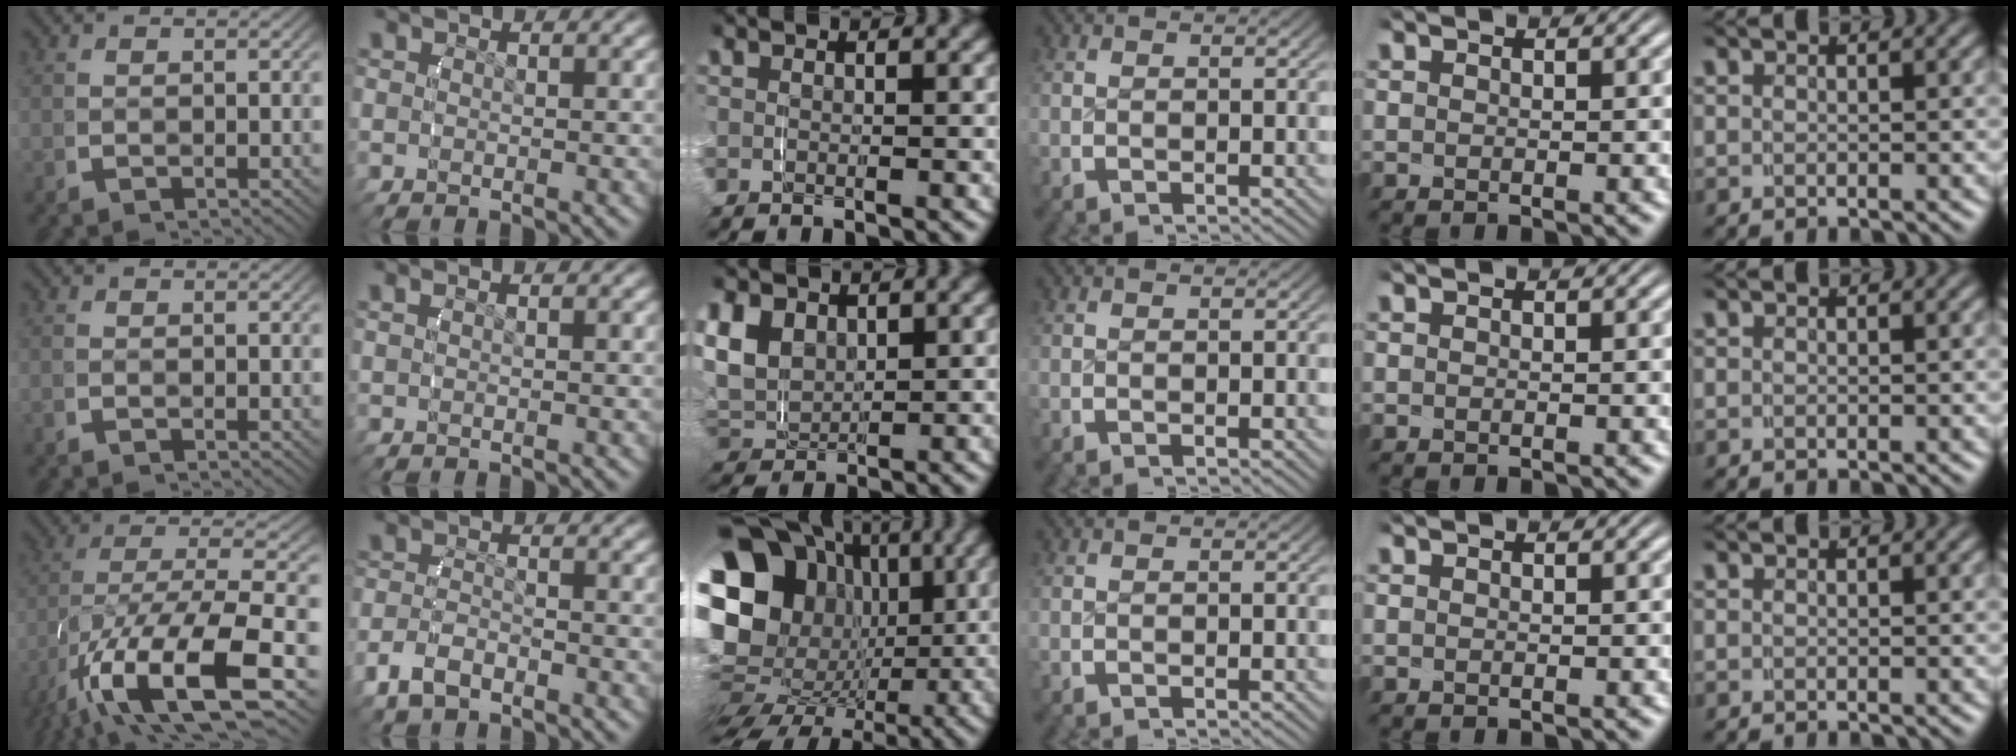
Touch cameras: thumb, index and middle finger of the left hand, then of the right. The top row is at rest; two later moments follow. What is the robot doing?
{"motion": "grasp_and_lifting", "object": "towel"}